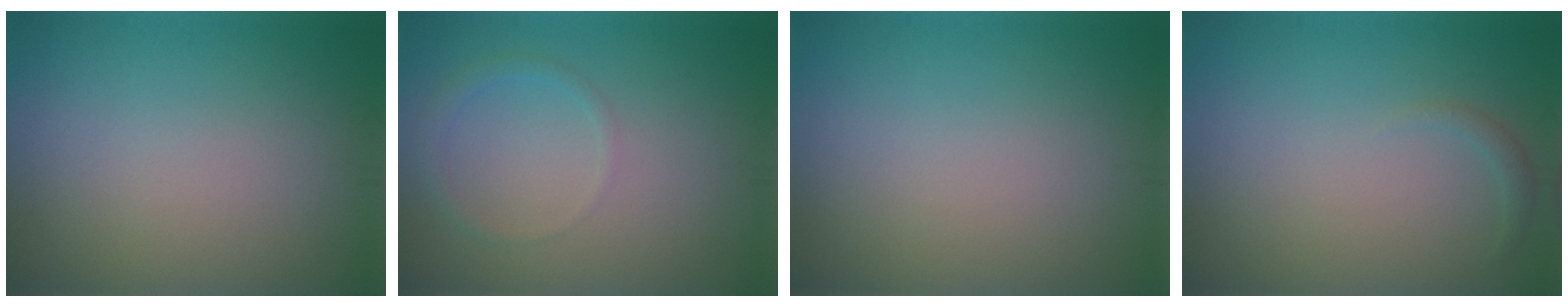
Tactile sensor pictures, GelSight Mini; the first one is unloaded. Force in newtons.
{"total": 1.3, "press": 1.3, "slide": 0.0}
{"total": 0.0}
{"total": 0.8, "press": 0.8, "slide": 0.1}